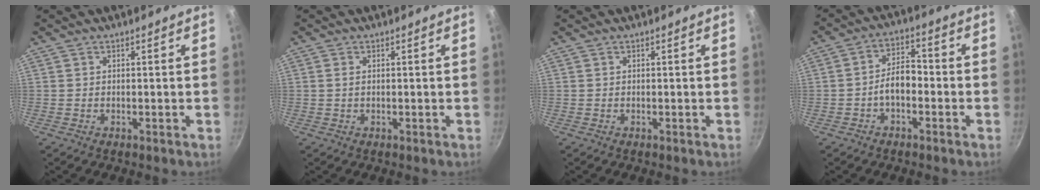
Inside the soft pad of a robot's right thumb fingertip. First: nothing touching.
{"total": 0.9, "force": [0.1, 0.5, 0.7], "torque": [-0.014, 0.001, 0.002]}
{"total": 0.0}
{"total": 6.1, "force": [-2.0, 3.4, 4.6], "torque": [-0.061, 0.033, -0.039]}